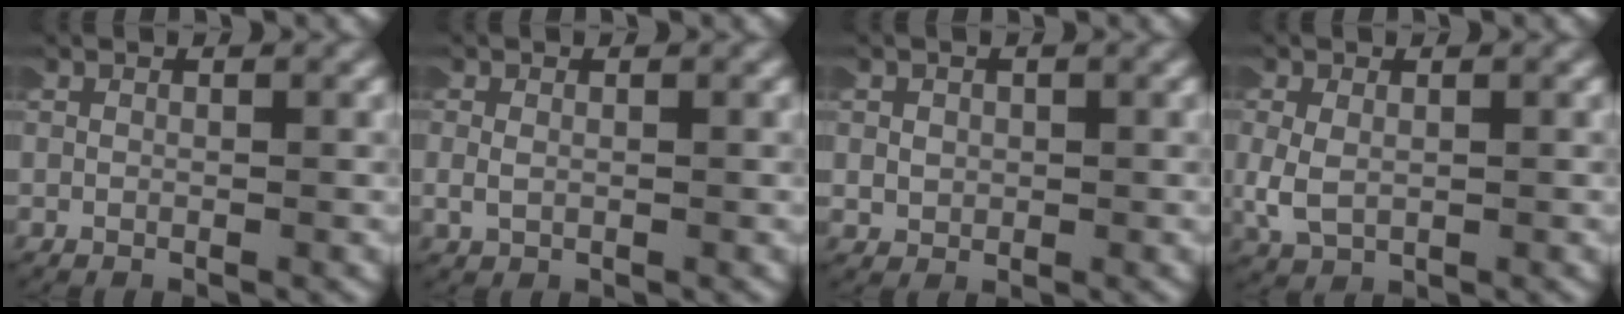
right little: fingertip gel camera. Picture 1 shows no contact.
{"total": 1.2, "force": [0.2, 0.9, 0.8], "torque": [-0.028, 0.001, 0.006]}
{"total": 1.6, "force": [0.1, 1.5, 0.5], "torque": [-0.020, 0.004, 0.002]}
{"total": 2.8, "force": [0.0, 2.1, 1.8], "torque": [-0.065, -0.007, 0.011]}